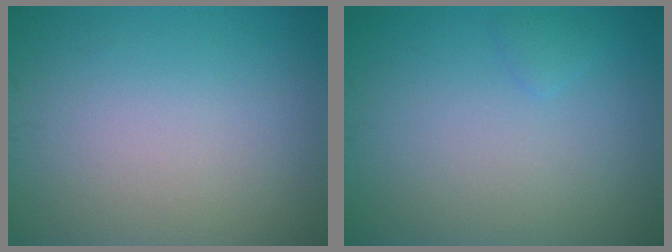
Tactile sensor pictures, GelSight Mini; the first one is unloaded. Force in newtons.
{"total": 0.7, "press": 0.7, "slide": 0.0}